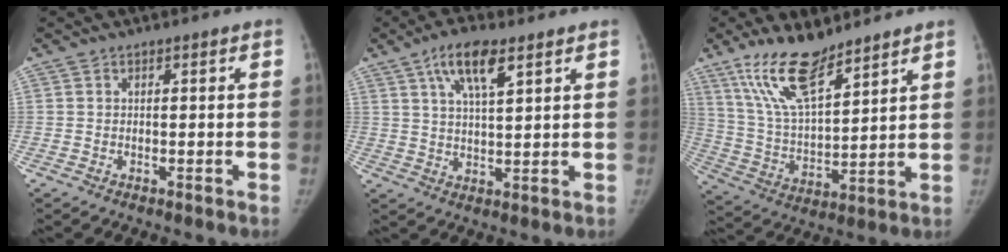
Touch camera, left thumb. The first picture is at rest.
{"total": 8.5, "force": [4.7, 2.8, 6.5], "torque": [-0.111, -0.014, 0.086]}
{"total": 14.7, "force": [10.7, 4.7, 9.0], "torque": [-0.149, -0.055, 0.214]}